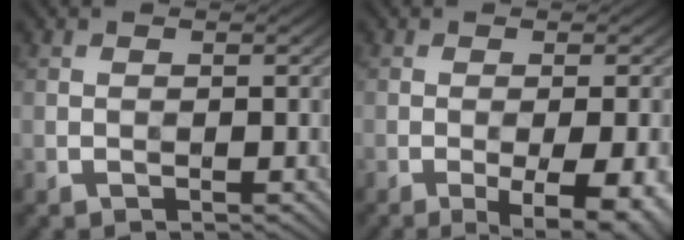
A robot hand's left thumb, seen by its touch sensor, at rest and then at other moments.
{"total": 7.4, "force": [-3.0, 2.1, 6.4], "torque": [-0.096, -0.009, -0.032]}